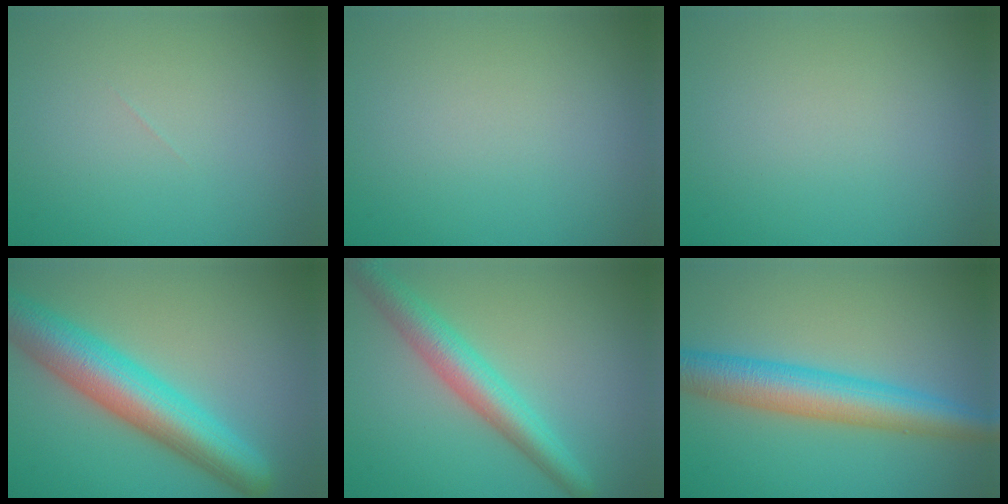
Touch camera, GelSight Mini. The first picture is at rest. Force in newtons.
{"total": 0.0}
{"total": 0.0}
{"total": 8.3, "press": 8.3, "slide": 0.2}
{"total": 4.8, "press": 4.8, "slide": 0.1}
{"total": 6.5, "press": 6.5, "slide": 0.1}